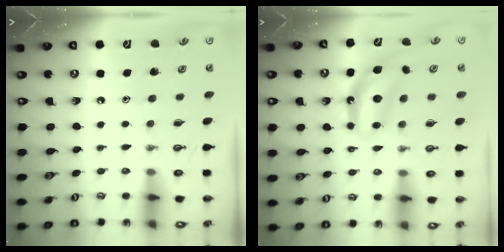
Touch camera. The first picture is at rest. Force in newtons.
{"total": 7.4, "press": 7.4, "slide": 0.2}